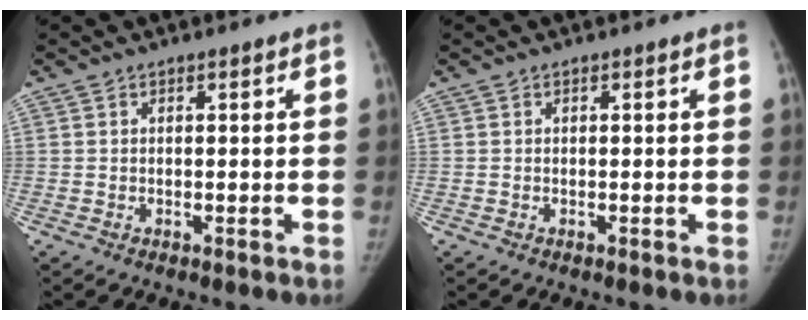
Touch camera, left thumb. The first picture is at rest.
{"total": 0.0}